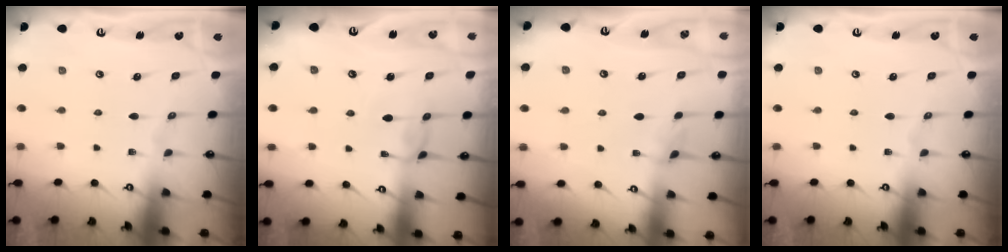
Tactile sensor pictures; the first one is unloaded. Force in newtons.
{"total": 1.4, "press": 1.4, "slide": 0.4}
{"total": 2.8, "press": 2.8, "slide": 0.3}
{"total": 0.0}